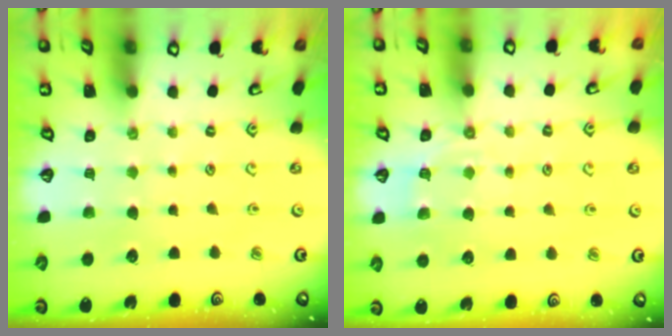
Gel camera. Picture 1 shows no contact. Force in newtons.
{"total": 4.8, "press": 4.5, "slide": 1.5}